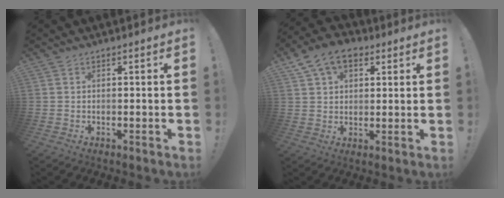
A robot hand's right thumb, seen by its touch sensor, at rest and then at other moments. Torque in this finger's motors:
{"motor_torque": [-0.44, 0.59, 0.18, -0.07, 0.03]}